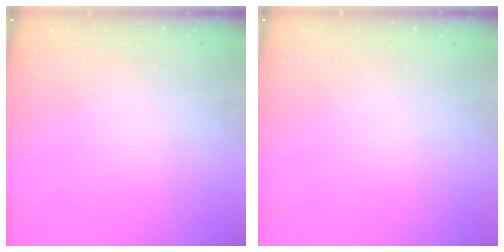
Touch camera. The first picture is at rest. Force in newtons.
{"total": 0.0}